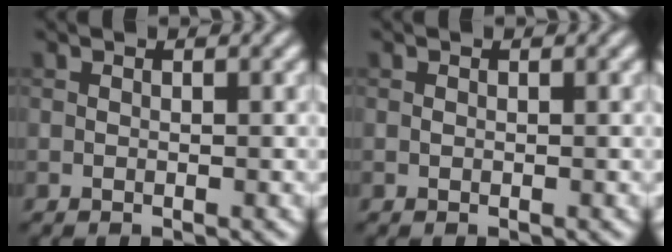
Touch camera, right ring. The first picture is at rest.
{"total": 0.0}